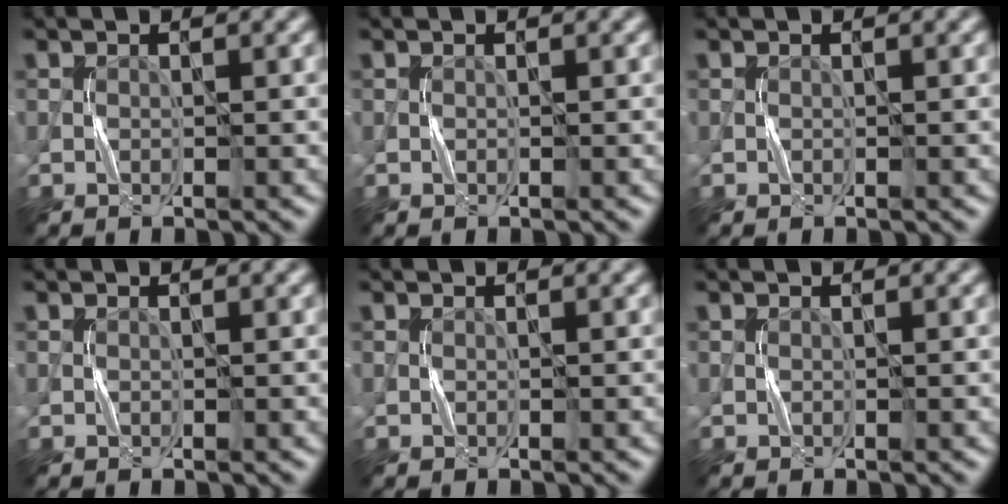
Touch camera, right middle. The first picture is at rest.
{"total": 0.0}
{"total": 0.0}
{"total": 0.0}
{"total": 0.0}
{"total": 0.0}